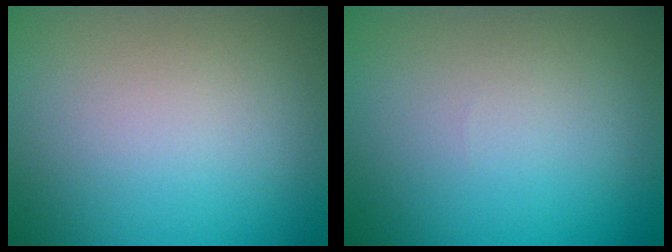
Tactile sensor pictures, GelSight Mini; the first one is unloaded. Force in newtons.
{"total": 0.0}